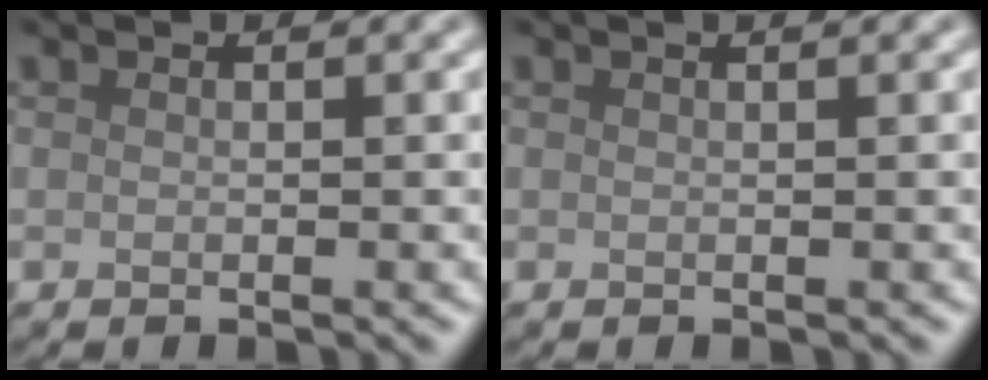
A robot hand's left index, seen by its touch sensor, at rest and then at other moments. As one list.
[{"total": 1.1, "force": [0.6, 0.4, 0.9], "torque": [-0.008, 0.003, 0.000]}]